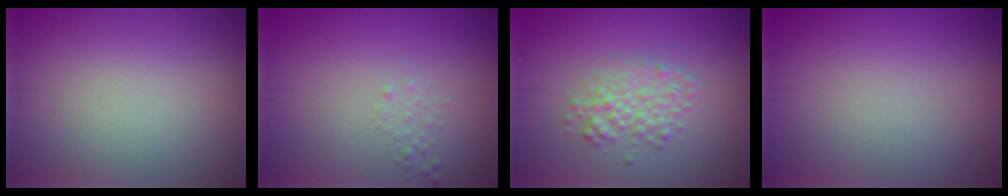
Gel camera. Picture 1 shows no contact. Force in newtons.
{"total": 0.8, "press": 0.8, "slide": 0.1}
{"total": 2.6, "press": 2.6, "slide": 0.0}
{"total": 0.0}